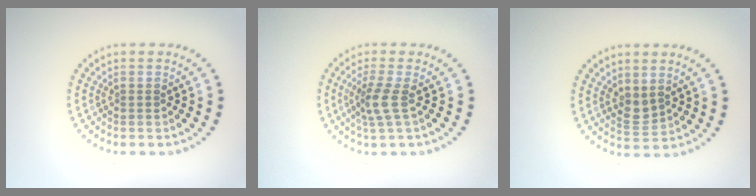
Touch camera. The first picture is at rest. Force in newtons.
{"total": 2.4, "press": 1.8, "slide": 1.6}
{"total": 1.7, "press": 1.4, "slide": 0.9}